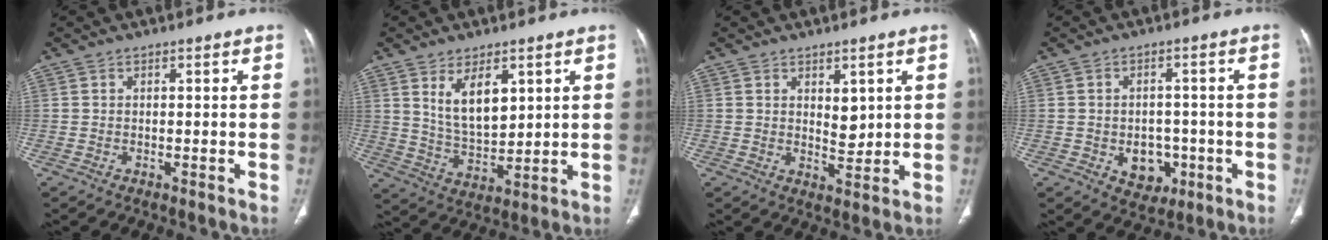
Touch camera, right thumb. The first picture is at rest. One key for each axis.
{"total": 9.5, "fx": 4.1, "fy": 4.9, "fz": 7.1, "tx": -0.104, "ty": -0.032, "tz": 0.087}
{"total": 4.2, "fx": 1.6, "fy": 2.2, "fz": 3.2, "tx": -0.037, "ty": -0.019, "tz": 0.031}
{"total": 6.6, "fx": -2.1, "fy": 5.1, "fz": 3.8, "tx": -0.024, "ty": 0.012, "tz": -0.017}